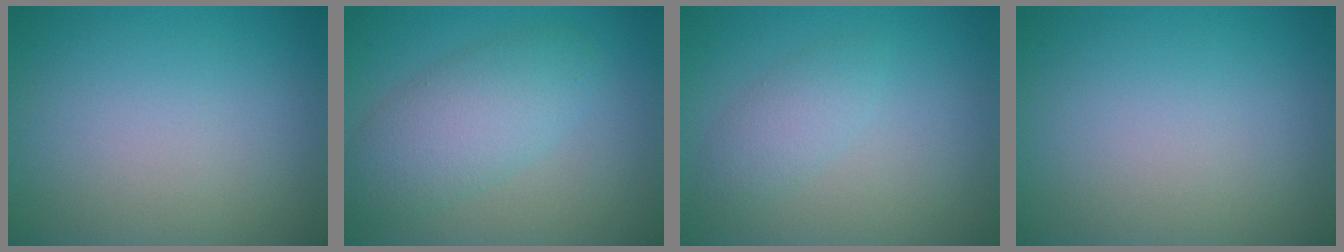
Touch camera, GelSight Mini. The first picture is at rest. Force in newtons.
{"total": 4.9, "press": 4.9, "slide": 0.2}
{"total": 2.1, "press": 2.1, "slide": 0.1}
{"total": 0.0}